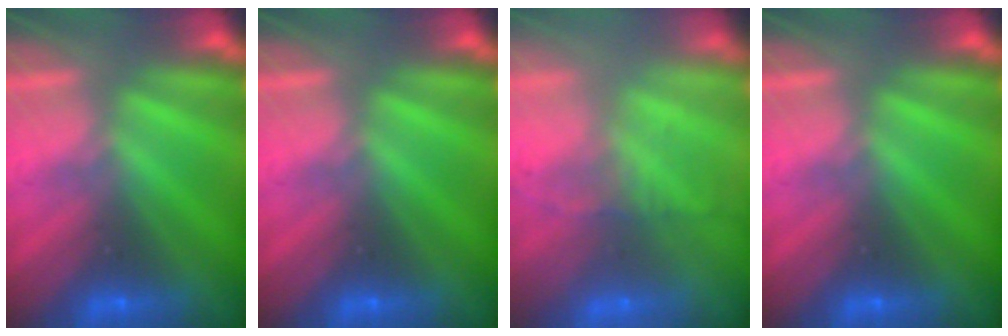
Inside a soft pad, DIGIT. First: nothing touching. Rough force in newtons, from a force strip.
{"total": 0.0}
{"total": 7.1}
{"total": 0.0}